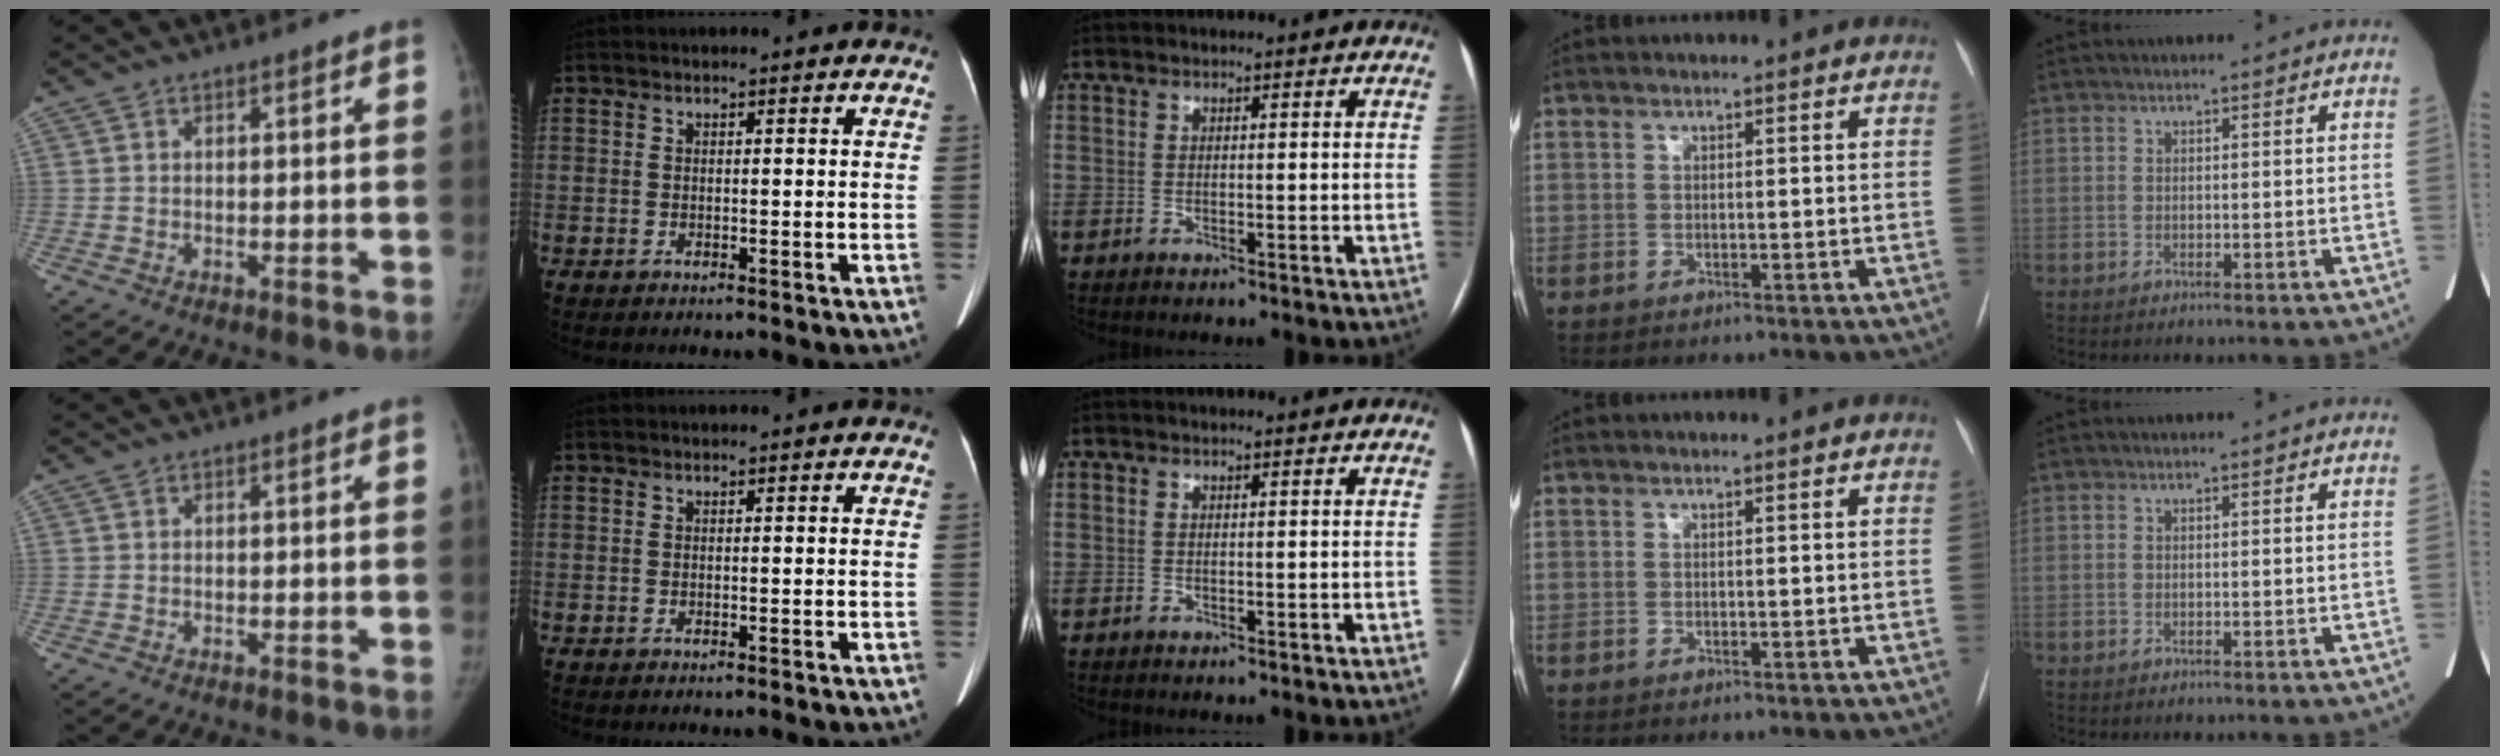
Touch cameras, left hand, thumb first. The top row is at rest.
{}